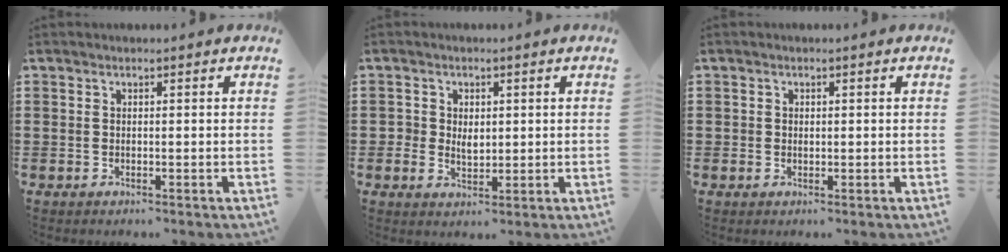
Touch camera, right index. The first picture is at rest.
{"total": 2.7, "force": [0.3, 2.2, 1.5], "torque": [-0.036, 0.010, 0.003]}
{"total": 0.7, "force": [0.2, 0.6, 0.2], "torque": [-0.005, 0.004, 0.004]}